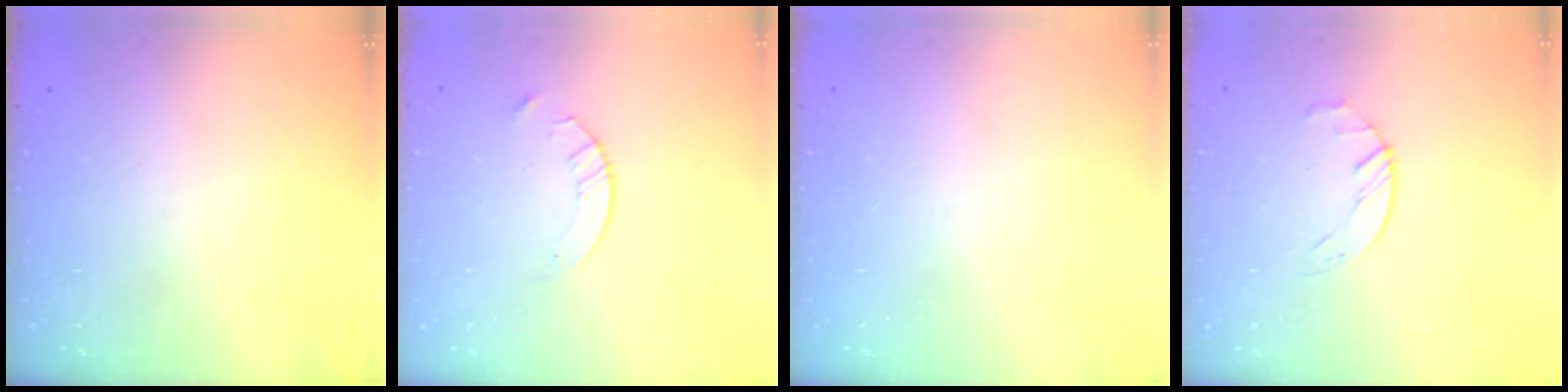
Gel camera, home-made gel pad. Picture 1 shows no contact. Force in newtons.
{"total": 4.2, "press": 4.2, "slide": 0.4}
{"total": 0.0}
{"total": 2.7, "press": 2.6, "slide": 0.3}